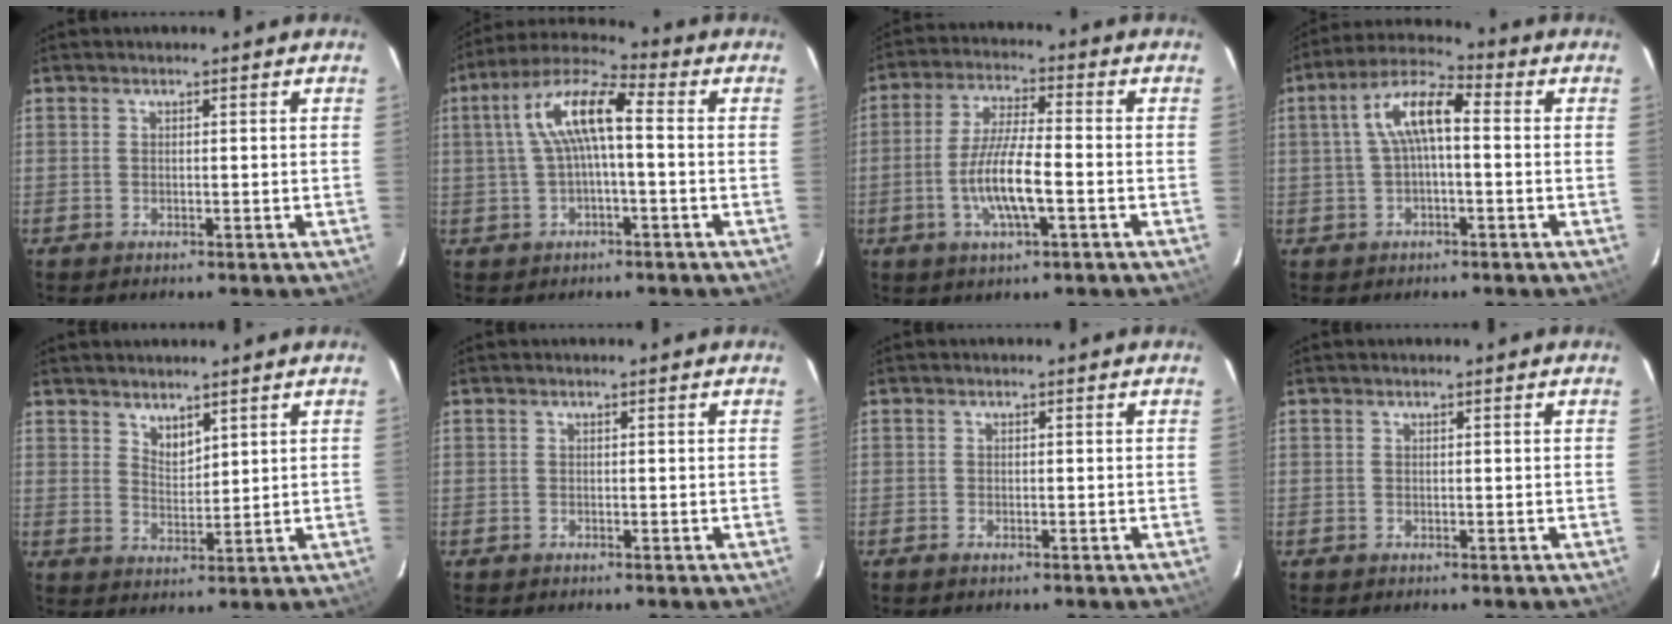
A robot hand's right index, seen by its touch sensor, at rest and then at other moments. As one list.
[{"total": 10.4, "force": [0.7, 2.7, 10.1], "torque": [-0.199, 0.026, 0.010]}, {"total": 9.8, "force": [-2.9, 1.8, 9.2], "torque": [-0.183, -0.003, -0.056]}, {"total": 8.5, "force": [0.3, 2.9, 7.9], "torque": [-0.158, 0.026, 0.006]}, {"total": 3.6, "force": [3.0, 1.5, 1.5], "torque": [-0.020, 0.000, 0.054]}, {"total": 0.0}, {"total": 0.7, "force": [-0.5, 0.3, 0.4], "torque": [-0.008, -0.002, -0.011]}, {"total": 0.0}]